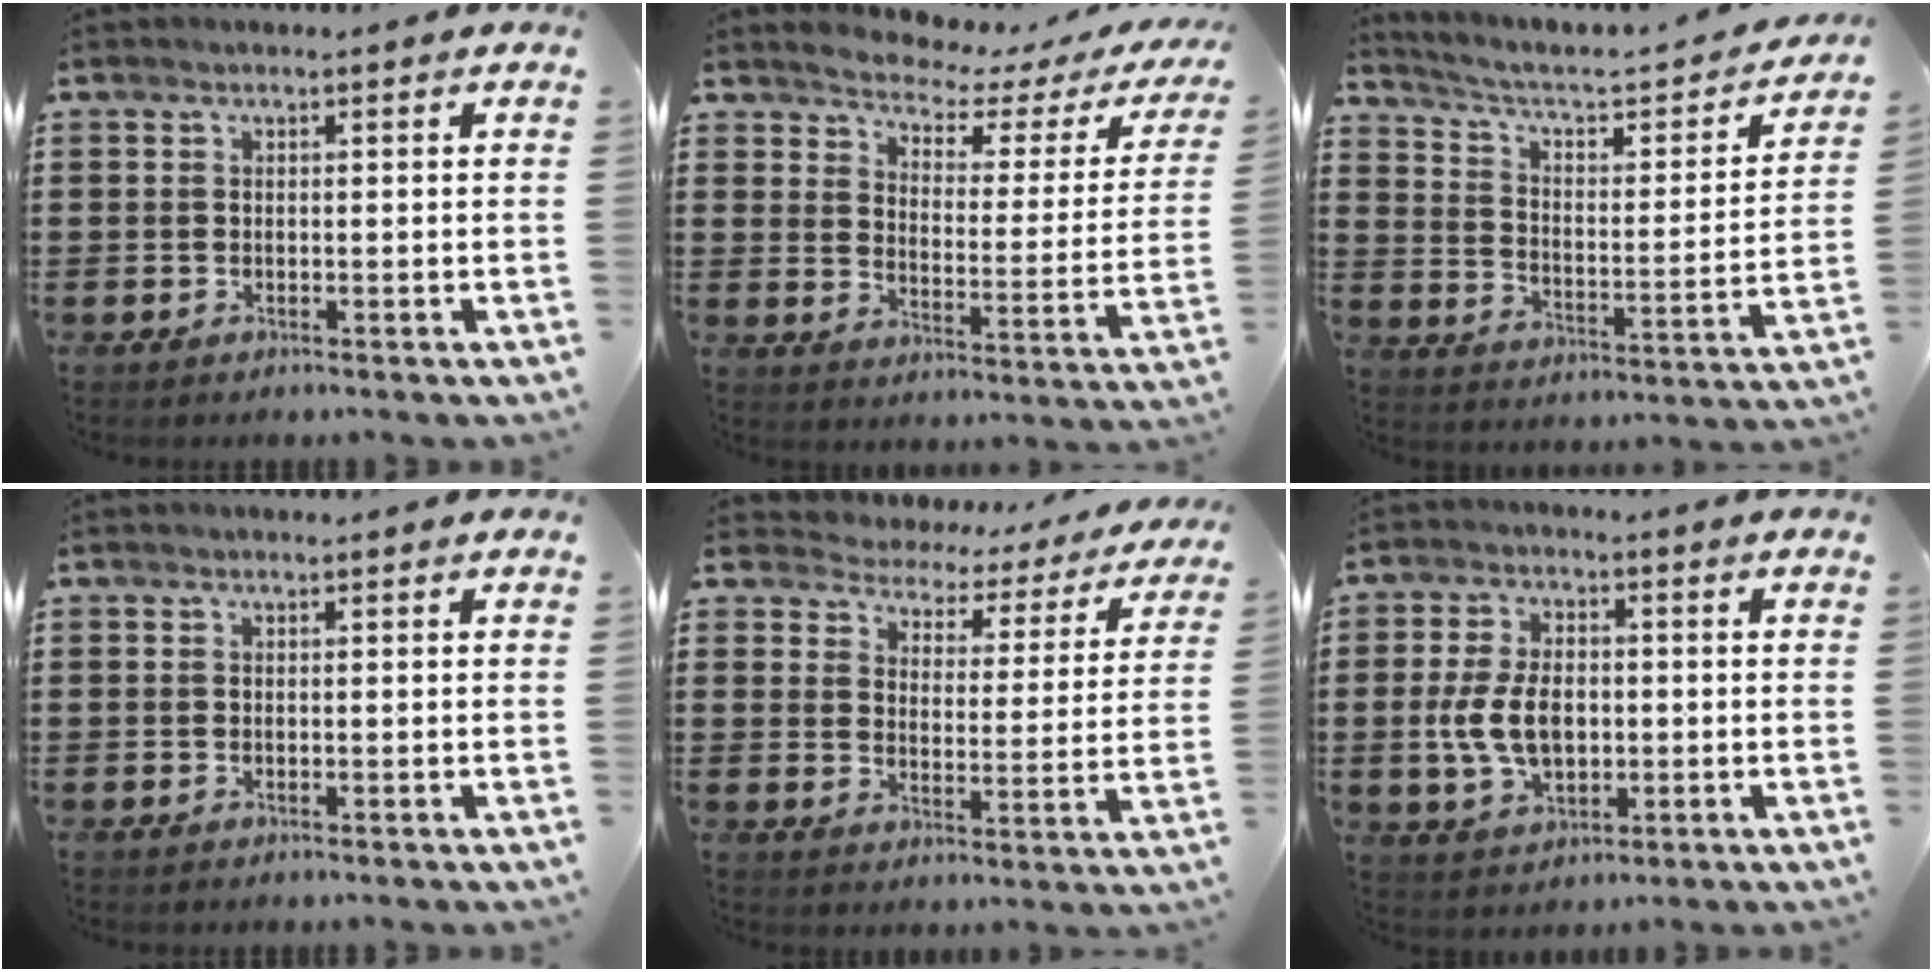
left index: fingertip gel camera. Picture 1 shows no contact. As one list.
[{"total": 3.3, "force": [3.1, 0.6, 0.7], "torque": [-0.037, -0.026, 0.045]}, {"total": 3.6, "force": [2.7, 1.1, 2.2], "torque": [-0.062, -0.029, 0.032]}, {"total": 0.0}, {"total": 3.1, "force": [3.0, 0.9, -0.3], "torque": [-0.019, -0.026, 0.042]}, {"total": 7.8, "force": [-0.5, 5.0, 6.1], "torque": [-0.133, 0.004, -0.017]}]